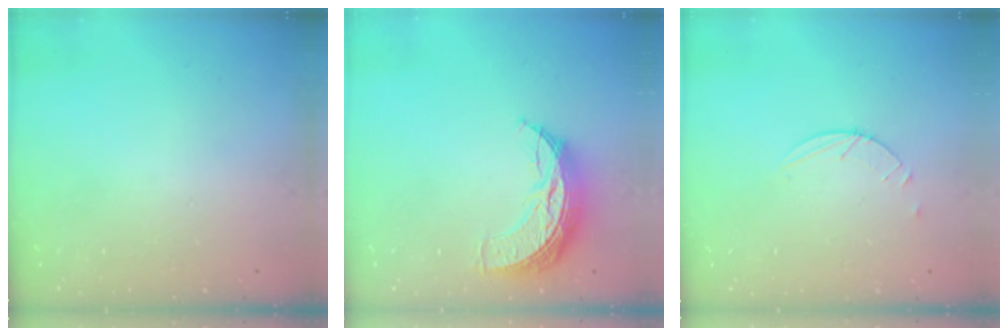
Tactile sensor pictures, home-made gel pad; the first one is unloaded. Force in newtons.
{"total": 10.9, "press": 10.9, "slide": 0.4}
{"total": 2.5, "press": 2.4, "slide": 0.3}